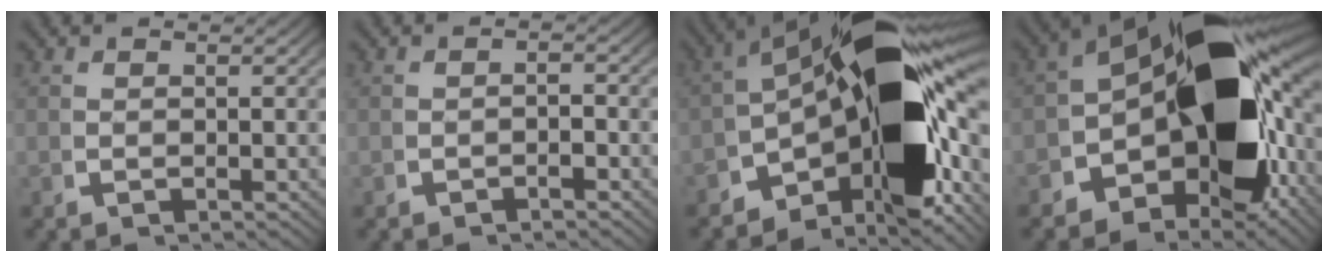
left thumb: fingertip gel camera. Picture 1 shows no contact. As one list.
[{"total": 1.0, "force": [-1.0, 0.2, 0.2], "torque": [0.004, 0.000, -0.019]}, {"total": 22.9, "force": [-2.1, 11.8, 19.5], "torque": [-0.279, -0.034, -0.024]}, {"total": 23.5, "force": [-0.8, 13.7, 19.1], "torque": [-0.273, -0.031, -0.010]}]